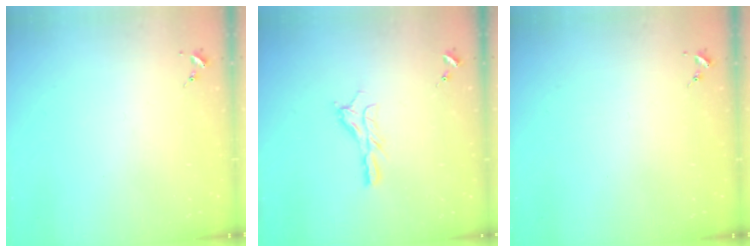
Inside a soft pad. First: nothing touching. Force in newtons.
{"total": 9.5, "press": 9.5, "slide": 0.4}
{"total": 0.0}